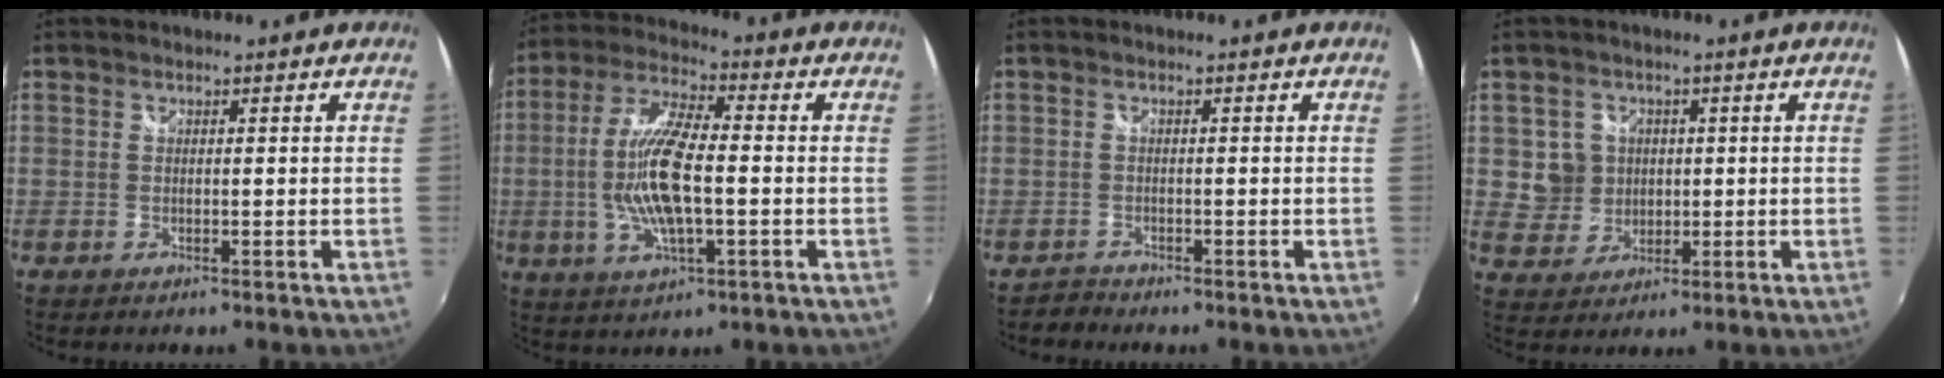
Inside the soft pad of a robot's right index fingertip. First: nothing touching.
{"total": 13.1, "force": [-1.5, 4.0, 12.4], "torque": [-0.252, 0.001, -0.030]}
{"total": 1.7, "force": [-1.4, 0.8, -0.5], "torque": [0.004, 0.006, -0.027]}
{"total": 6.1, "force": [0.7, 6.0, 1.1], "torque": [-0.030, 0.012, 0.023]}